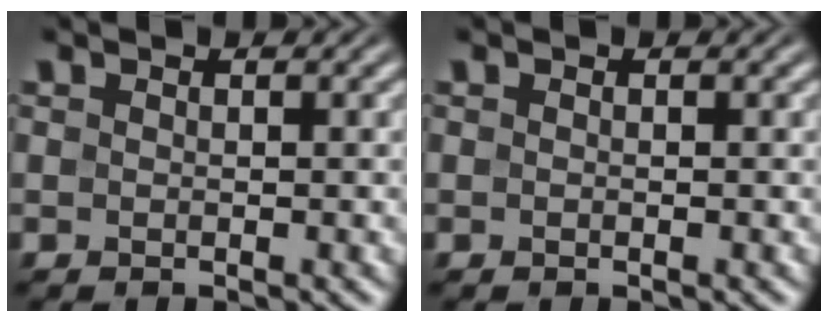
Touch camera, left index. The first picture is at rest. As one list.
[{"total": 0.0}]